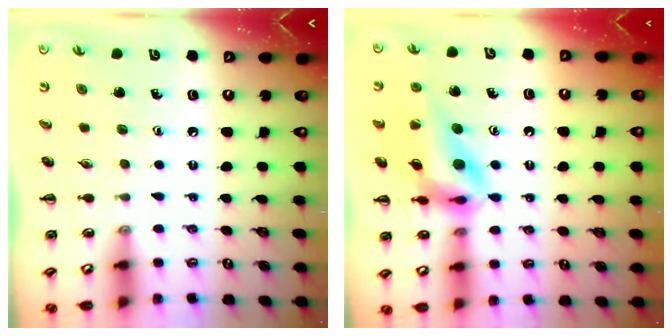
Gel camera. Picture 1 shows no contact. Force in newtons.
{"total": 16.0, "press": 15.7, "slide": 2.7}